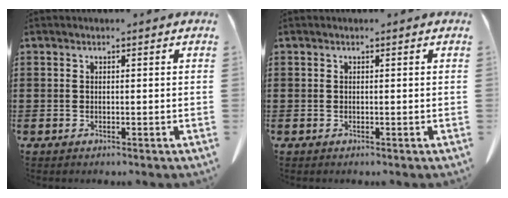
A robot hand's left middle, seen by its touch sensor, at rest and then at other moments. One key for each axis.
{"total": 0.0}